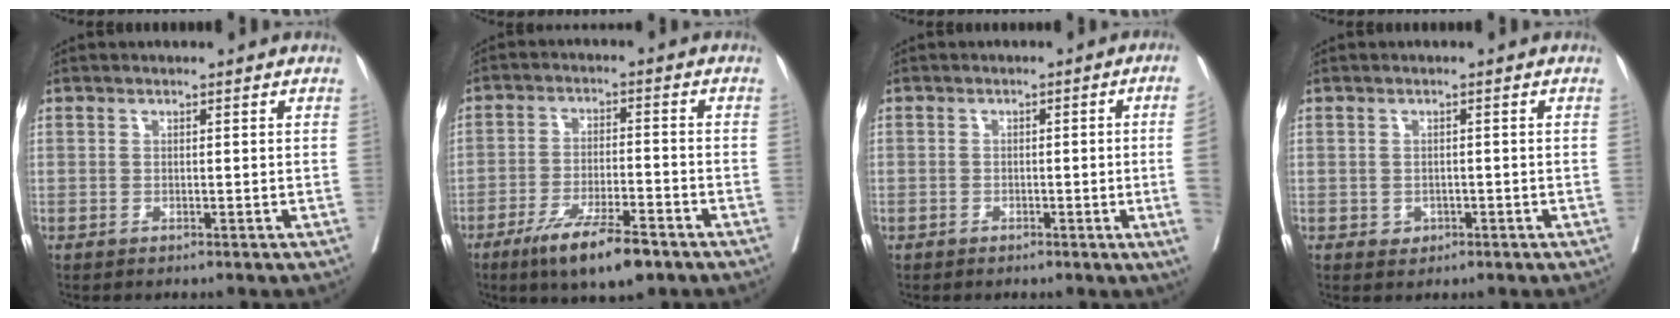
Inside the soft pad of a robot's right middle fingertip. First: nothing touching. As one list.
[{"total": 10.2, "force": [-6.8, 1.9, 7.4], "torque": [-0.128, -0.015, -0.110]}, {"total": 5.2, "force": [-1.1, -1.0, 5.0], "torque": [-0.056, 0.000, -0.015]}, {"total": 1.6, "force": [-0.6, 1.4, 0.6], "torque": [-0.006, 0.005, -0.002]}]